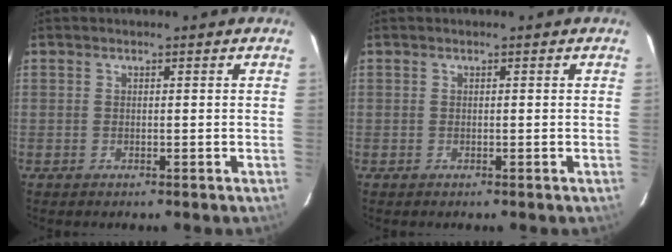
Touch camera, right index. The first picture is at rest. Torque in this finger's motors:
{"motor_torque": [0.09, 0.03, -0.01, 0.01]}